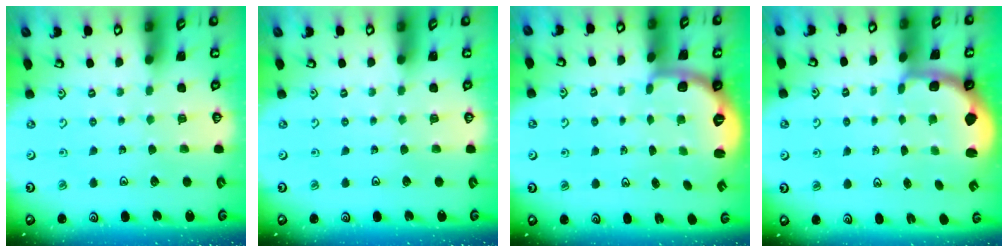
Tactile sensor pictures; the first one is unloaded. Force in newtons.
{"total": 0.0}
{"total": 2.7, "press": 1.6, "slide": 2.1}
{"total": 2.3, "press": 1.3, "slide": 1.8}